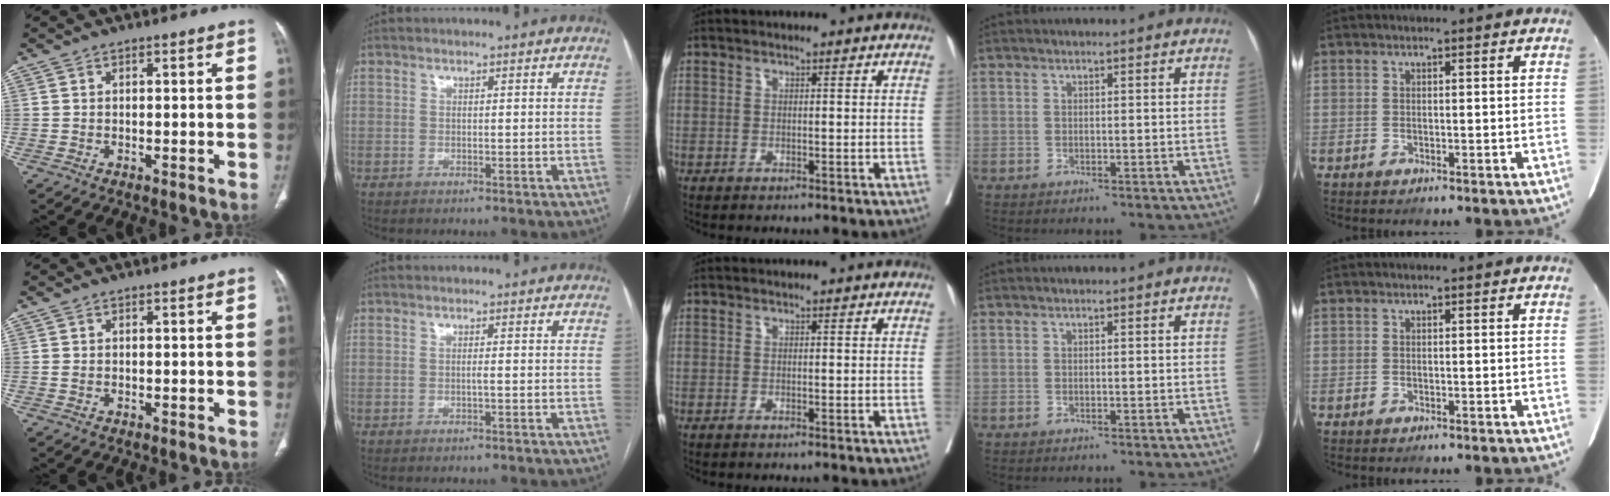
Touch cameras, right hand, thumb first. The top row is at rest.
{"thumb": {"total": 0.6, "force": [-0.1, 0.4, 0.5], "torque": [-0.016, 0.005, 0.000]}, "index": {"total": 0.6, "force": [-0.2, -0.2, 0.5], "torque": [-0.009, 0.002, -0.004]}}